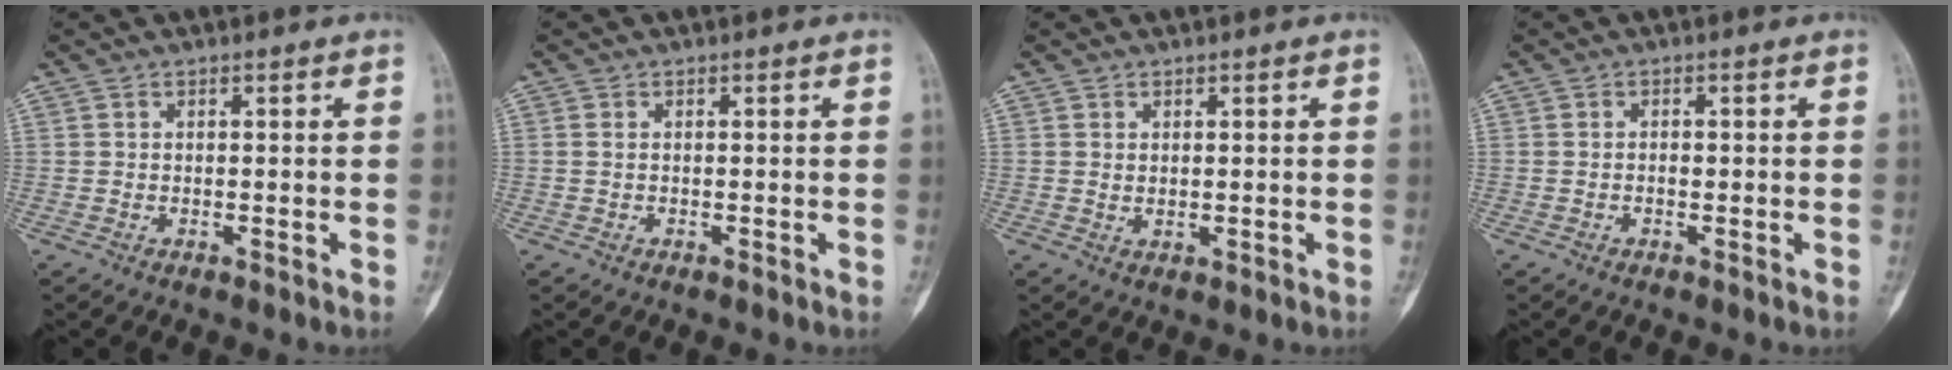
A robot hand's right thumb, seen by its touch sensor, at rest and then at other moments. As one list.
[{"total": 0.7, "force": [0.2, 0.5, 0.5], "torque": [-0.012, 0.002, 0.005]}, {"total": 1.1, "force": [0.6, 0.5, 0.8], "torque": [-0.009, -0.007, 0.015]}, {"total": 0.8, "force": [-0.1, 0.5, 0.6], "torque": [-0.009, 0.002, -0.002]}]